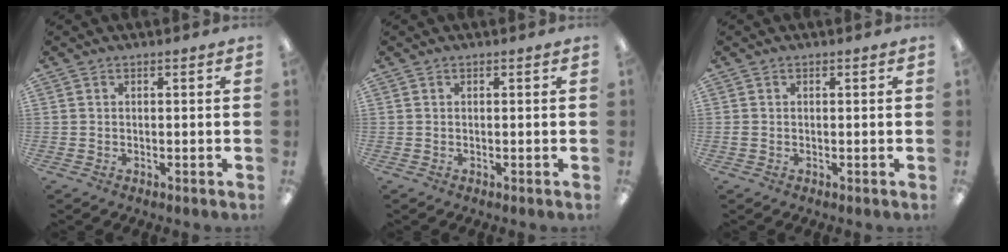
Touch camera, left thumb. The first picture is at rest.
{"total": 0.0}
{"total": 0.5, "force": [0.0, 0.4, 0.4], "torque": [-0.007, 0.003, -0.001]}